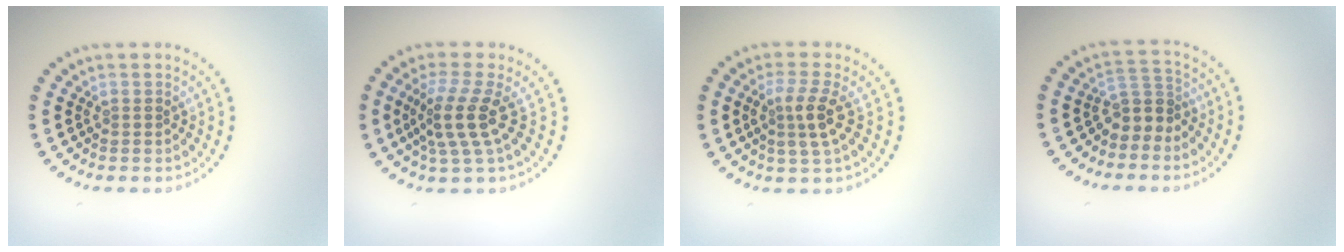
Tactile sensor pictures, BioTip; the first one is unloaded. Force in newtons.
{"total": 3.8, "press": 2.8, "slide": 2.6}
{"total": 2.7, "press": 2.4, "slide": 1.3}
{"total": 2.8, "press": 2.1, "slide": 1.8}